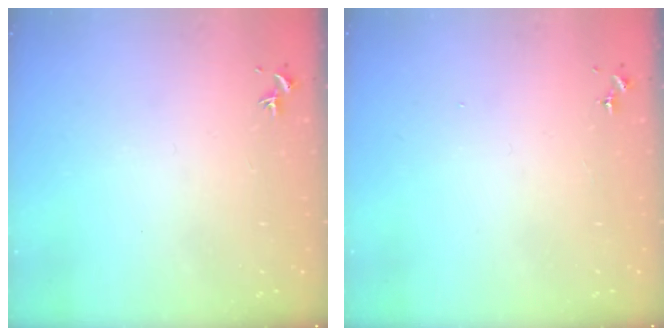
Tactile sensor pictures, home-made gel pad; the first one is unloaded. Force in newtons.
{"total": 0.0}